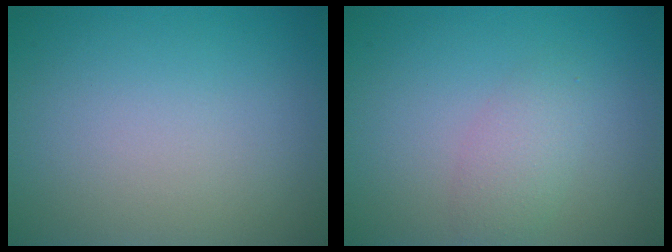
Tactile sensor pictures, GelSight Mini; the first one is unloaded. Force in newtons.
{"total": 2.1, "press": 2.1, "slide": 0.1}